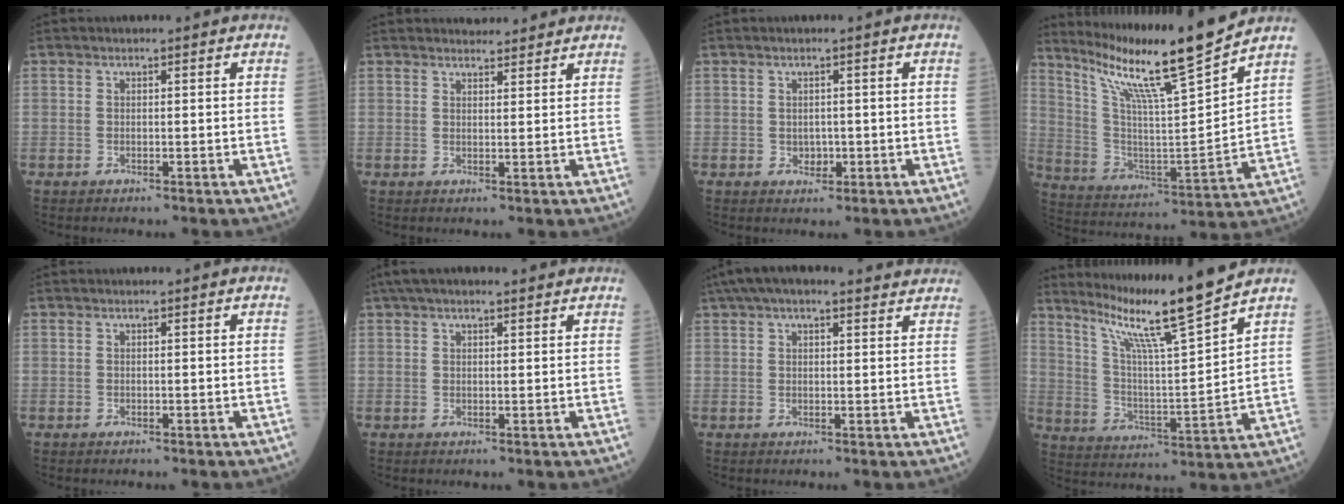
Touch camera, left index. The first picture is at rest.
{"total": 4.8, "force": [4.6, 1.1, 0.8], "torque": [-0.006, 0.014, 0.059]}
{"total": 1.4, "force": [-0.3, 1.2, 0.7], "torque": [-0.010, -0.001, -0.001]}
{"total": 17.9, "force": [14.4, -1.5, 10.4], "torque": [-0.188, -0.026, 0.252]}
{"total": 0.0}
{"total": 7.0, "force": [5.5, 1.7, 3.9], "torque": [-0.065, 0.044, 0.087]}
{"total": 13.4, "force": [11.1, 3.4, 6.7], "torque": [-0.106, 0.057, 0.148]}
{"total": 14.0, "force": [11.6, -1.9, 7.5], "torque": [-0.132, -0.017, 0.205]}